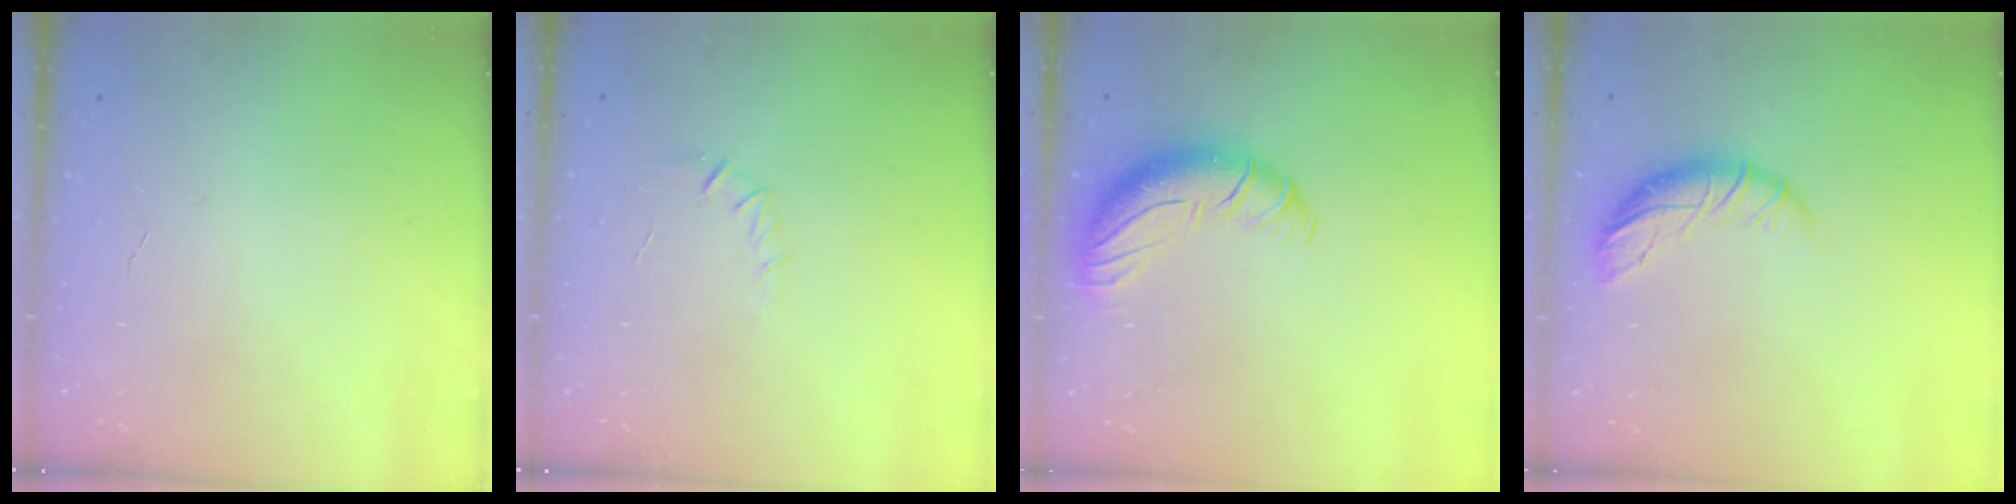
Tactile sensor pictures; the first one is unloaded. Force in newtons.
{"total": 4.4, "press": 4.2, "slide": 1.3}
{"total": 11.7, "press": 11.4, "slide": 2.4}
{"total": 9.8, "press": 9.6, "slide": 1.7}